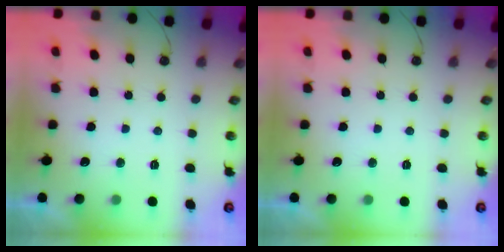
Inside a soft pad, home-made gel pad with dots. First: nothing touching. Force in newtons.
{"total": 0.0}